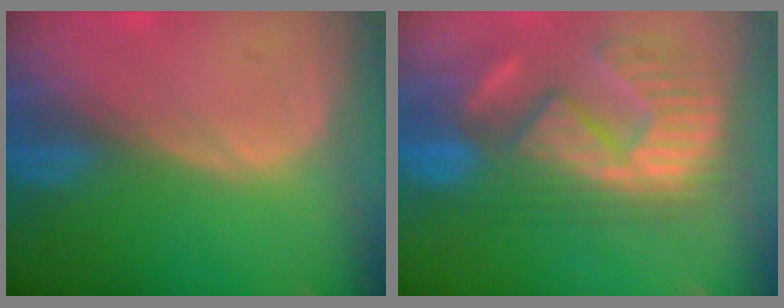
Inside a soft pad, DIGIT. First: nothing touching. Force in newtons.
{"total": 11.9, "press": 11.2, "slide": 3.7}